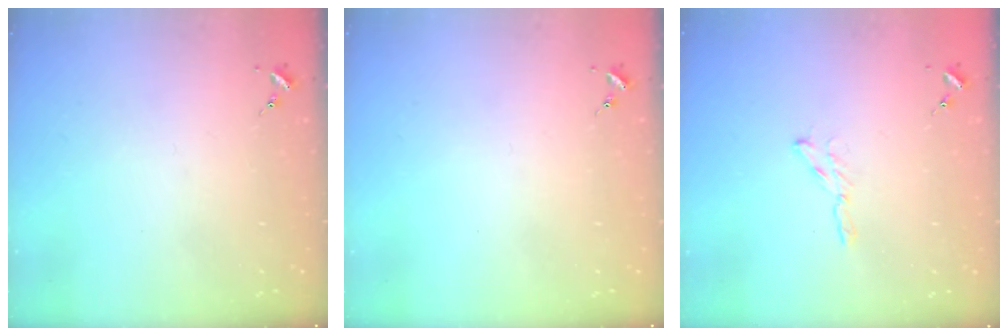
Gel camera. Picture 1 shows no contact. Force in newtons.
{"total": 0.0}
{"total": 3.1, "press": 3.1, "slide": 0.3}